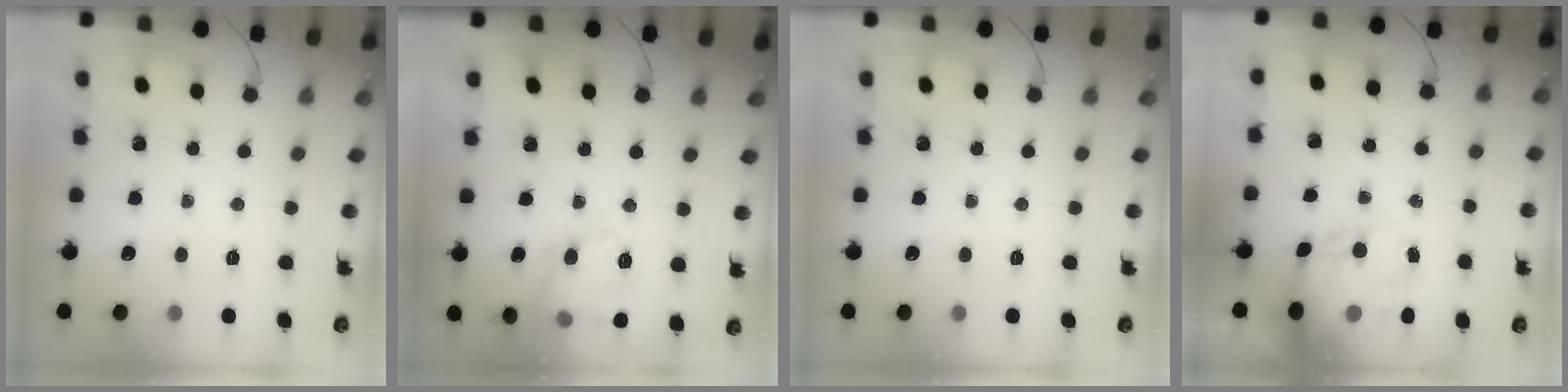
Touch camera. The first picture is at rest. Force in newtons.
{"total": 12.2, "press": 12.2, "slide": 0.4}
{"total": 0.0}
{"total": 14.2, "press": 13.8, "slide": 3.4}